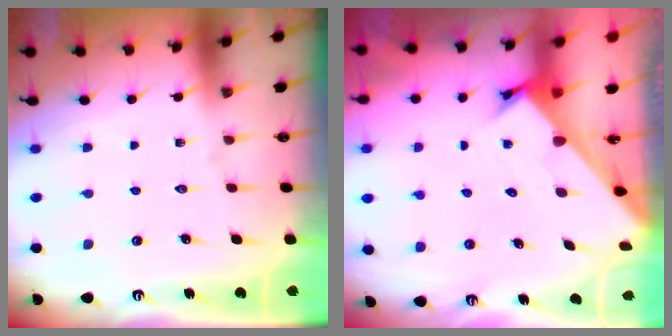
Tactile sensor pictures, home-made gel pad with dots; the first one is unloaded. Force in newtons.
{"total": 2.5, "press": 2.5, "slide": 0.3}